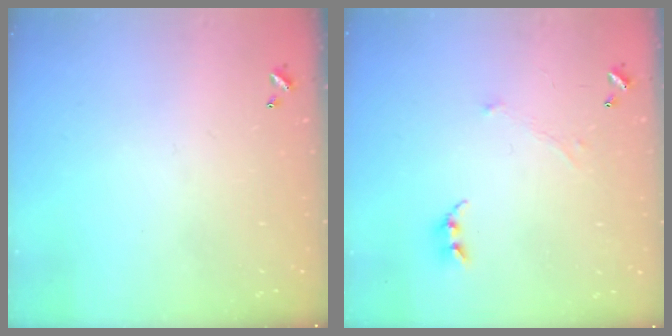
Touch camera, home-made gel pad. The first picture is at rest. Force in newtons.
{"total": 0.7, "press": 0.0, "slide": 0.7}